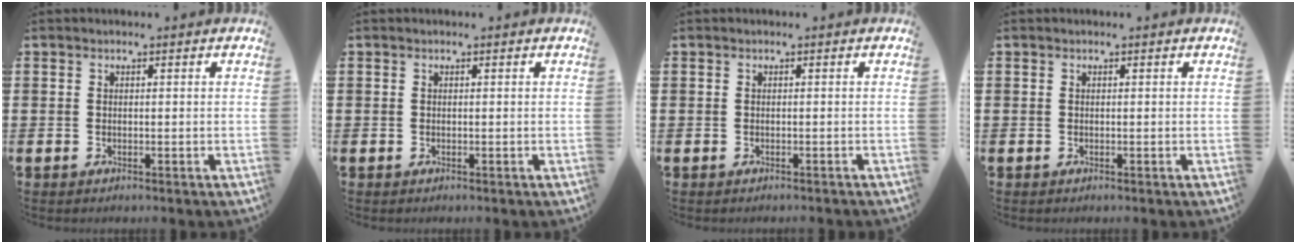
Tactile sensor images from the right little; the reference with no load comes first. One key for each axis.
{"total": 0.0}
{"total": 0.0}
{"total": 0.0}